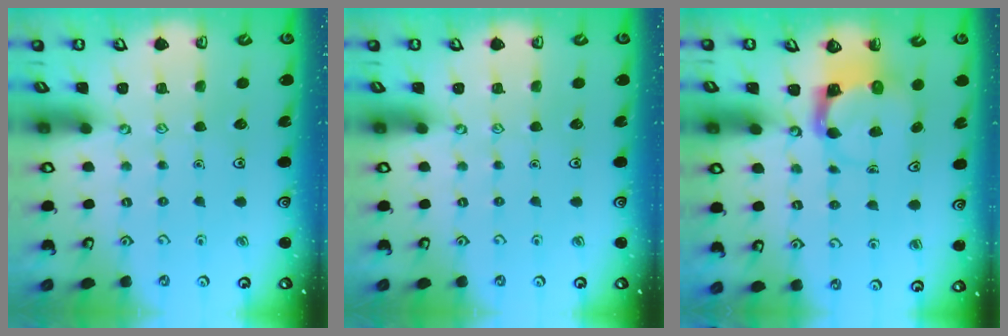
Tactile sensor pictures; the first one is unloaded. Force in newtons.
{"total": 0.0}
{"total": 3.8, "press": 3.8, "slide": 0.5}